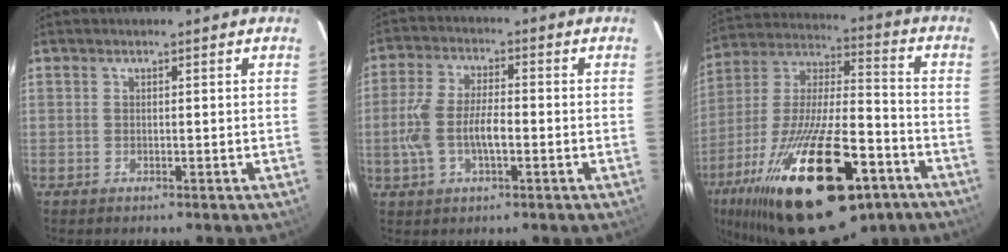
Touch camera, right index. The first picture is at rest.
{"total": 8.6, "force": [-1.9, 3.7, 7.5], "torque": [-0.159, 0.004, -0.034]}
{"total": 32.3, "force": [-18.3, 11.9, 23.8], "torque": [-0.452, -0.034, -0.290]}